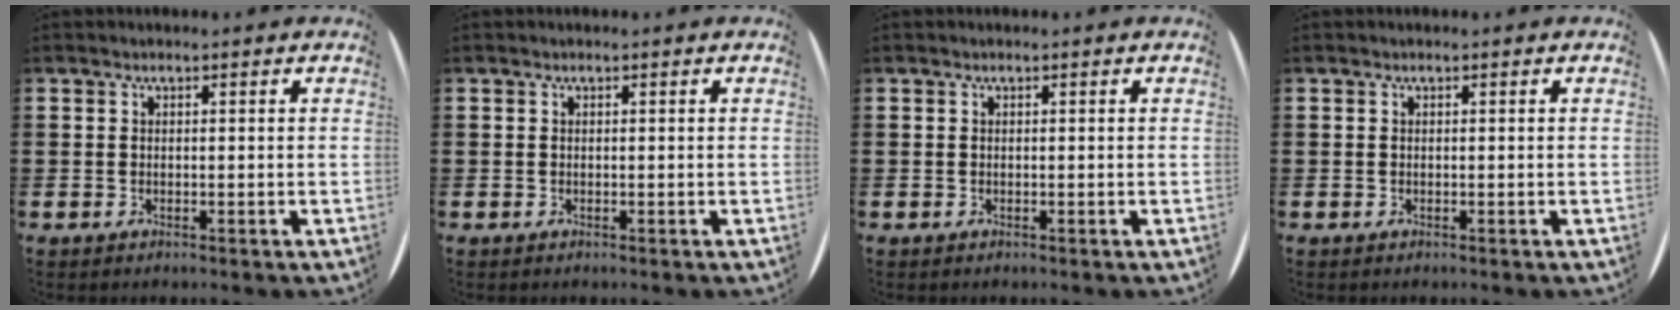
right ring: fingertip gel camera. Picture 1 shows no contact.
{"total": 0.0}
{"total": 0.0}
{"total": 0.0}